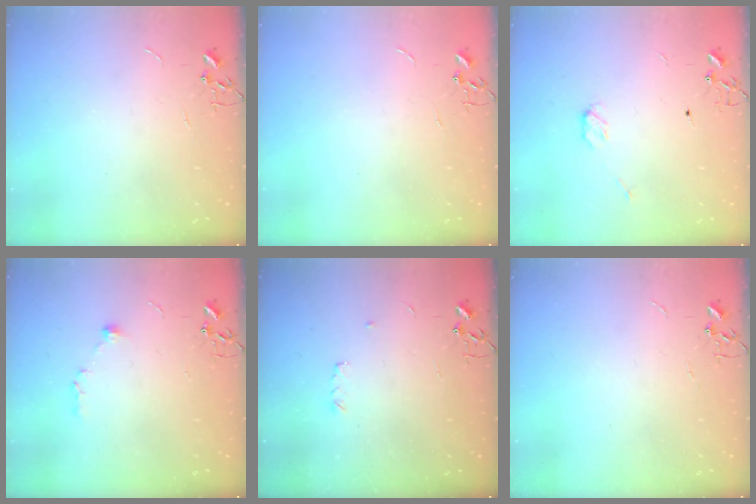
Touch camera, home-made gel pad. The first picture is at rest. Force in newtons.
{"total": 0.0}
{"total": 4.0, "press": 4.0, "slide": 0.2}
{"total": 7.2, "press": 7.1, "slide": 1.2}
{"total": 3.4, "press": 3.3, "slide": 0.6}
{"total": 0.0}